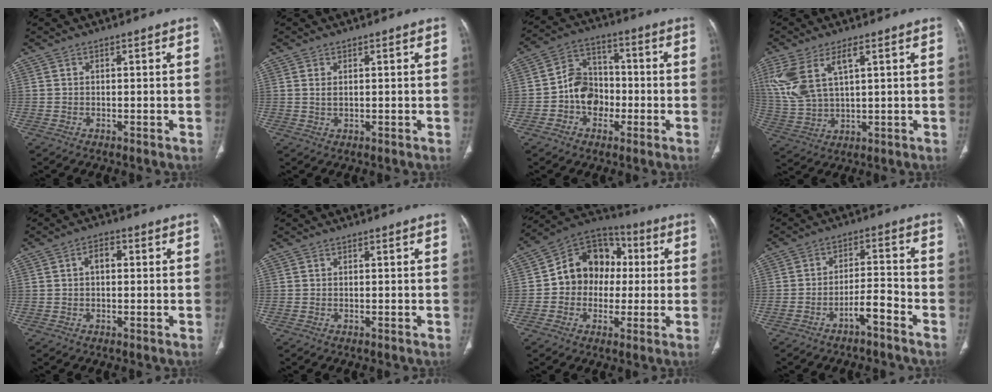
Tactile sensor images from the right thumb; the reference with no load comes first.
{"total": 1.2, "force": [0.4, 0.6, 1.0], "torque": [-0.022, 0.000, 0.013]}
{"total": 9.4, "force": [-2.3, 7.8, 4.8], "torque": [-0.051, 0.037, -0.050]}
{"total": 11.7, "force": [4.7, 5.2, 9.3], "torque": [-0.224, -0.005, 0.107]}
{"total": 3.1, "force": [0.4, 1.9, 2.4], "torque": [-0.037, 0.013, 0.002]}
{"total": 0.0}
{"total": 14.3, "force": [0.6, 11.8, 8.0], "torque": [-0.077, 0.033, -0.002]}
{"total": 5.2, "force": [-3.5, 1.4, 3.6], "torque": [-0.063, 0.042, -0.057]}